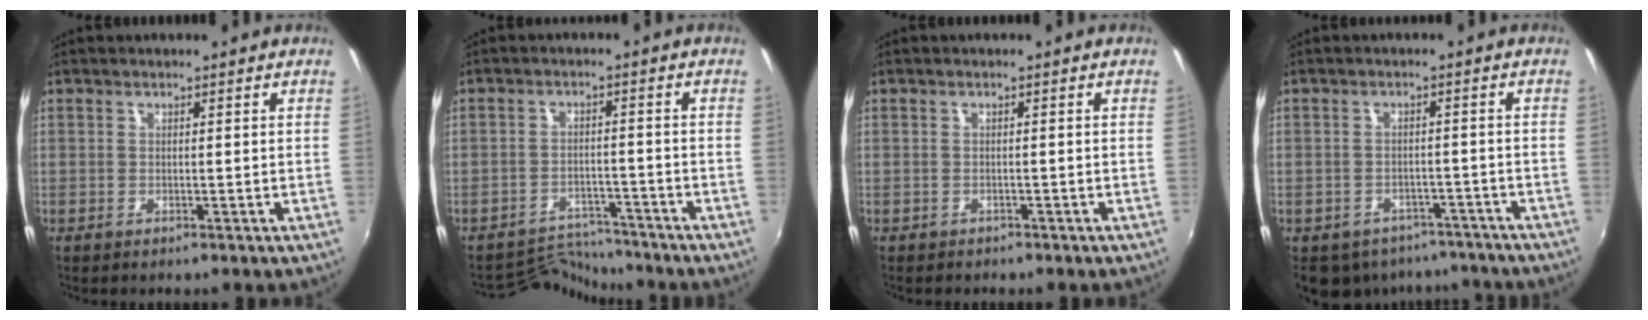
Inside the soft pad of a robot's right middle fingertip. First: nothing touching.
{"total": 6.5, "force": [-6.4, 0.6, -0.9], "torque": [-0.006, 0.009, -0.109]}
{"total": 1.1, "force": [-0.9, 0.7, 0.1], "torque": [-0.007, -0.001, -0.012]}
{"total": 12.3, "force": [-9.0, 7.3, 4.0], "torque": [-0.097, 0.005, -0.106]}